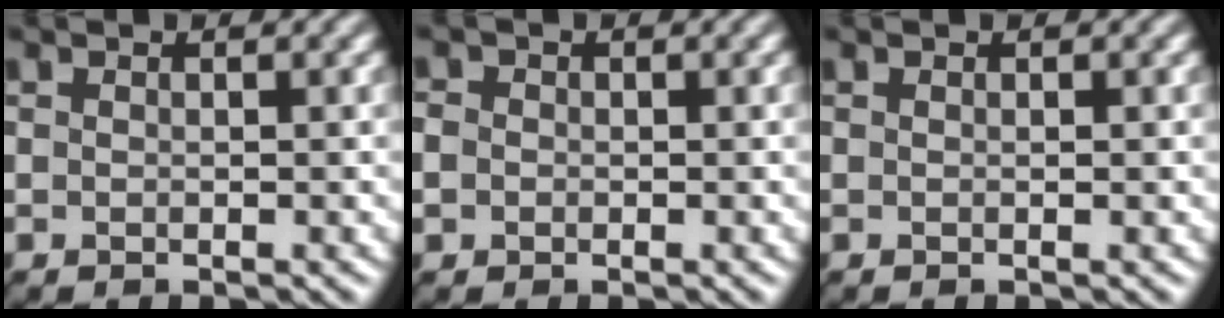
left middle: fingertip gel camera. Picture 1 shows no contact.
{"total": 2.2, "force": [0.2, 2.0, 0.9], "torque": [-0.009, 0.009, -0.008]}
{"total": 0.0}